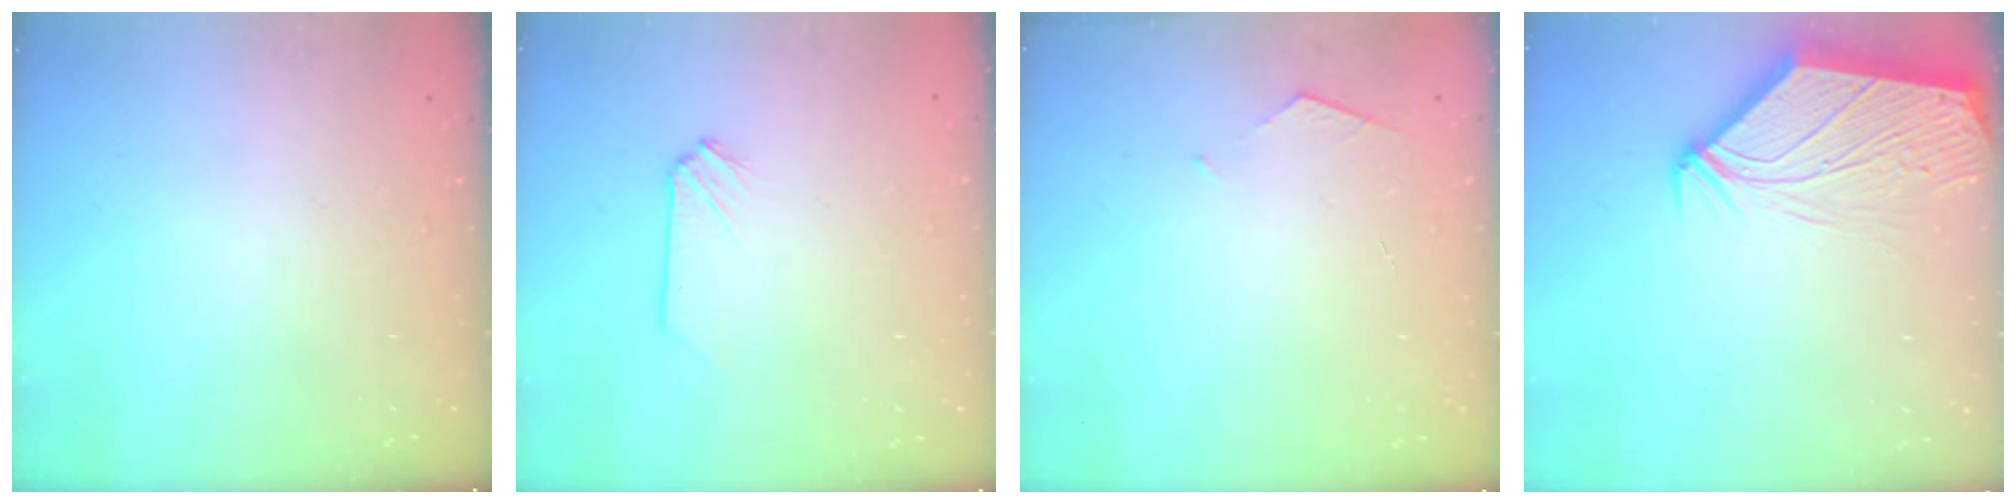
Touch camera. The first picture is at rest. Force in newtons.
{"total": 0.0}
{"total": 2.7, "press": 2.7, "slide": 0.3}
{"total": 7.1, "press": 7.0, "slide": 1.0}